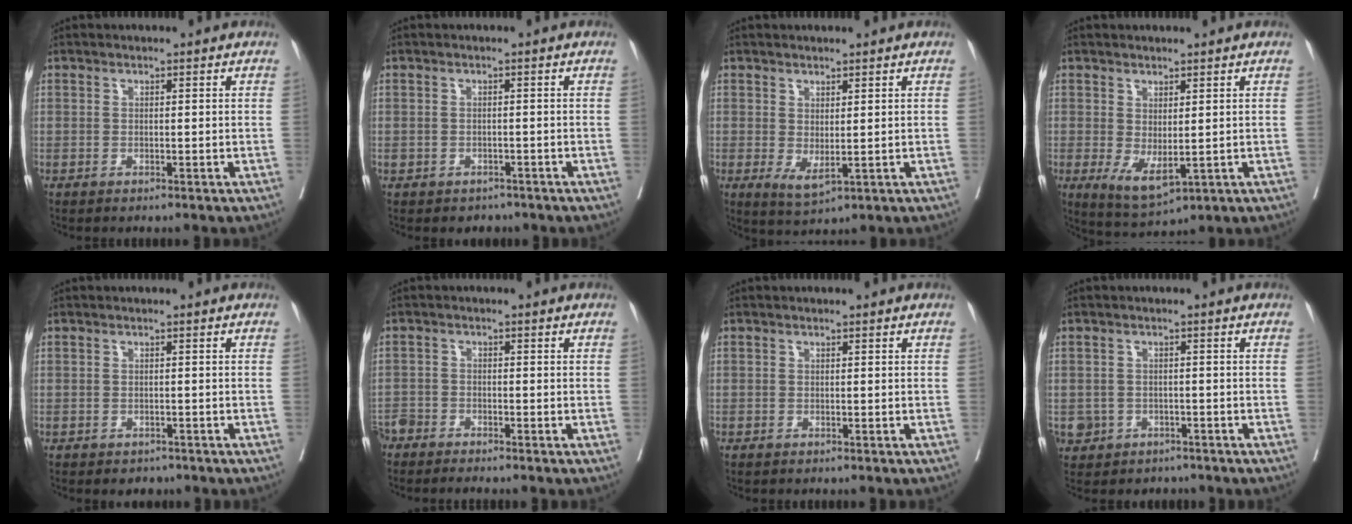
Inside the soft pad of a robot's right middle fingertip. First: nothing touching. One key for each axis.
{"total": 2.3, "fx": -1.6, "fy": 1.6, "fz": 0.2, "tx": -0.004, "ty": 0.007, "tz": -0.022}
{"total": 3.2, "fx": 0.1, "fy": 1.2, "fz": 3.0, "tx": -0.054, "ty": -0.009, "tz": 0.014}
{"total": 5.1, "fx": -0.4, "fy": 2.1, "fz": 4.6, "tx": -0.085, "ty": -0.013, "tz": 0.012}
{"total": 2.1, "fx": -1.6, "fy": 1.3, "fz": 0.5, "tx": -0.003, "ty": 0.002, "tz": -0.018}
{"total": 4.4, "fx": -4.2, "fy": 0.8, "fz": 1.1, "tx": -0.009, "ty": -0.011, "tz": -0.078}
{"total": 0.0}
{"total": 4.9, "fx": -2.5, "fy": 4.2, "fz": 0.4, "tx": -0.012, "ty": 0.010, "tz": -0.032}